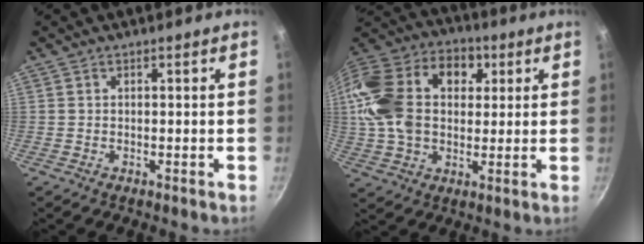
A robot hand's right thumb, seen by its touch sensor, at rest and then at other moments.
{"total": 23.7, "force": [4.3, 16.8, 16.1], "torque": [-0.309, 0.035, 0.063]}